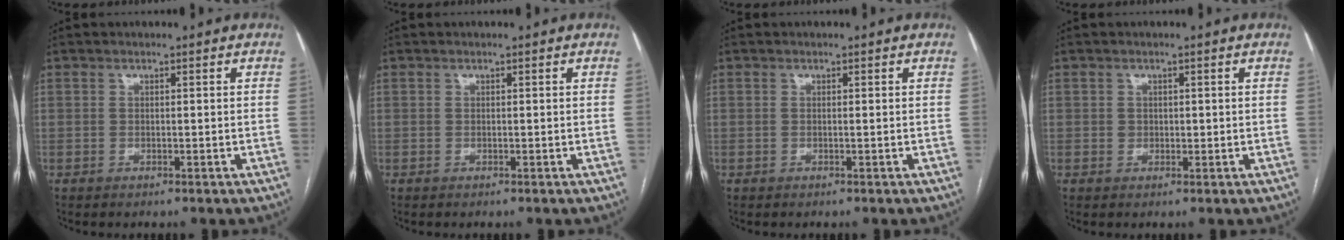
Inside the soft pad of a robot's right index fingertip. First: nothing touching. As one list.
[{"total": 0.0}, {"total": 0.0}, {"total": 1.2, "force": [0.1, 1.1, 0.5], "torque": [-0.006, 0.002, 0.003]}]